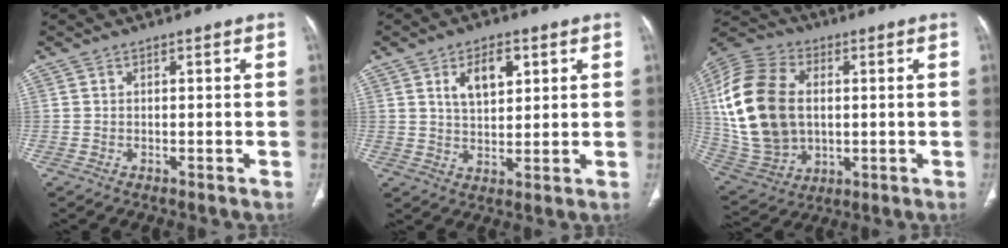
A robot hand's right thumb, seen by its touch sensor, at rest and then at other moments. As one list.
[{"total": 7.4, "force": [3.1, 4.0, 5.5], "torque": [-0.077, -0.014, 0.057]}, {"total": 22.4, "force": [2.1, 15.4, 16.2], "torque": [-0.330, 0.002, 0.051]}]